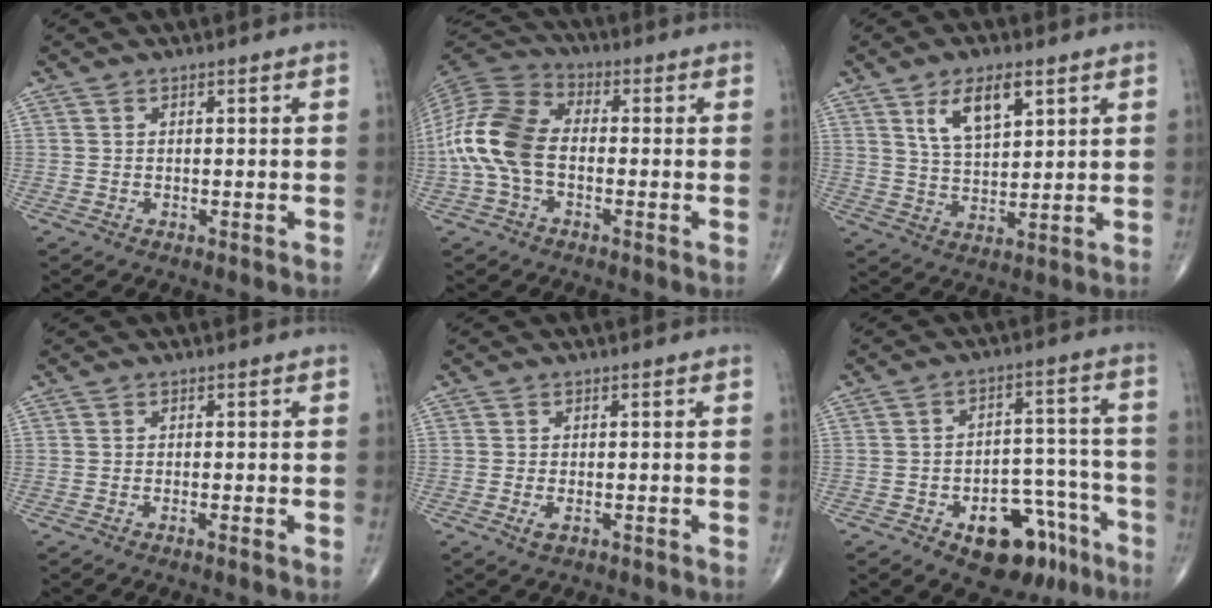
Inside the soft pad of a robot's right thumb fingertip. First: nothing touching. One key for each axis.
{"total": 13.3, "fx": -1.8, "fy": 8.2, "fz": 10.3, "tx": -0.222, "ty": 0.034, "tz": -0.045}
{"total": 8.9, "fx": 4.4, "fy": 4.0, "fz": 6.7, "tx": -0.106, "ty": -0.021, "tz": 0.085}
{"total": 0.9, "fx": -0.5, "fy": -0.1, "fz": 0.8, "tx": -0.018, "ty": -0.002, "tz": -0.012}
{"total": 1.7, "fx": -0.7, "fy": 0.7, "fz": 1.3, "tx": -0.026, "ty": -0.002, "tz": -0.014}
{"total": 14.3, "fx": -8.0, "fy": 8.1, "fz": 8.6, "tx": -0.075, "ty": 0.069, "tz": -0.106}